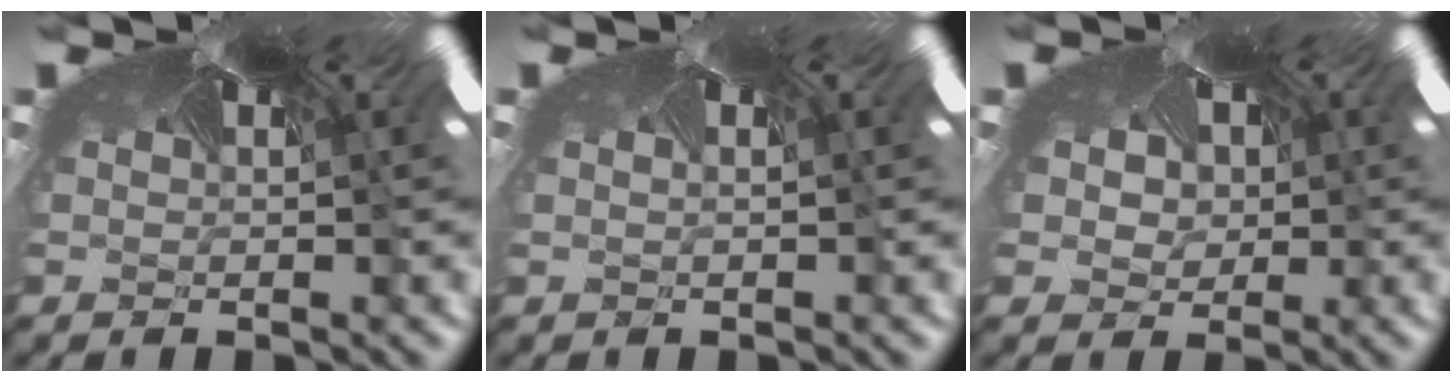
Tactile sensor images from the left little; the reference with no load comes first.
{"total": 0.9, "force": [-0.9, -0.2, 0.0], "torque": [-0.004, -0.010, -0.006]}
{"total": 2.0, "force": [-0.6, 1.8, -0.2], "torque": [-0.015, -0.007, 0.013]}